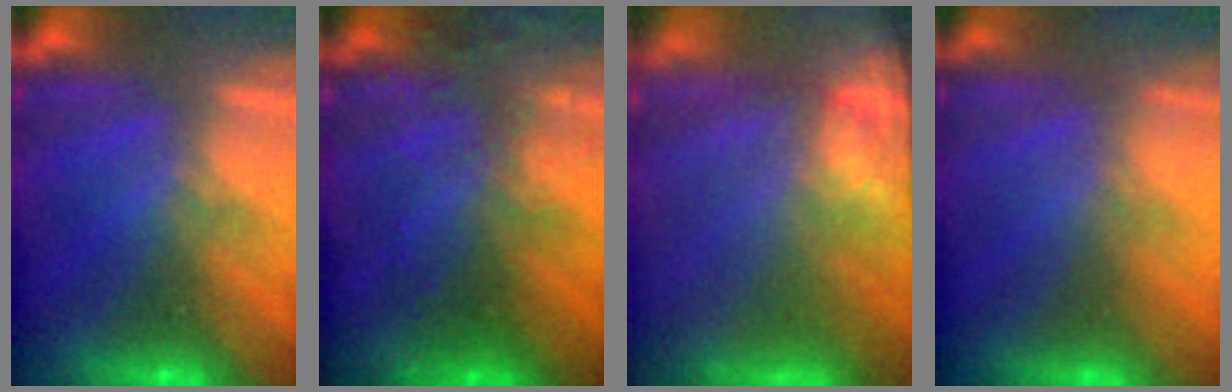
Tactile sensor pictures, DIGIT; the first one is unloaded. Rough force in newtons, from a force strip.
{"total": 7.9}
{"total": 7.5}
{"total": 2.4}